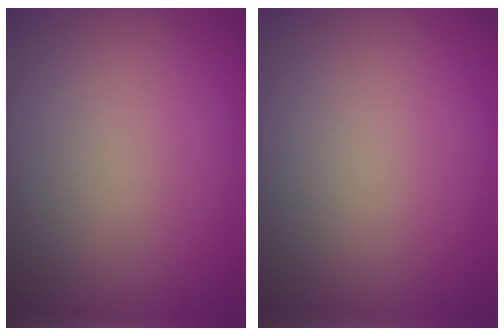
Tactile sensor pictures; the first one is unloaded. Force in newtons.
{"total": 0.0}